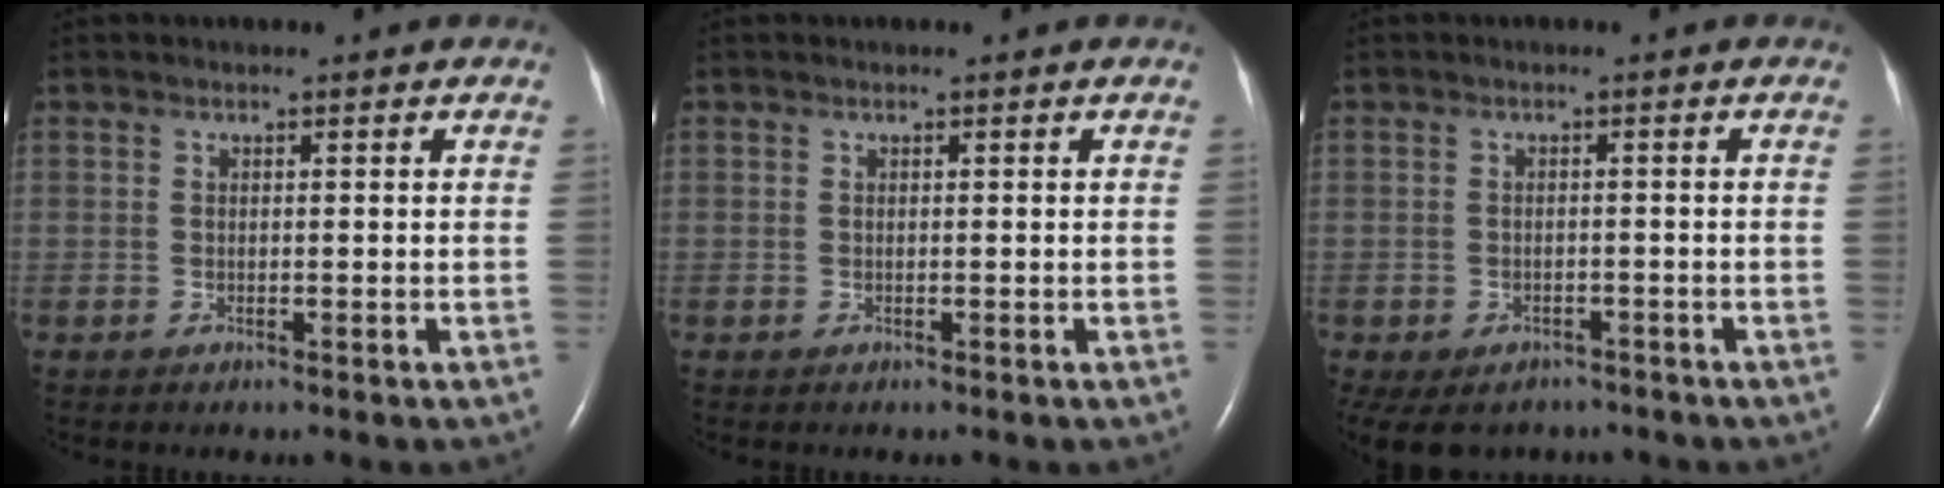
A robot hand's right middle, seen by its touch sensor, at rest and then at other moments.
{"total": 0.0}
{"total": 9.1, "force": [-6.8, 5.4, 2.7], "torque": [-0.066, -0.006, -0.086]}